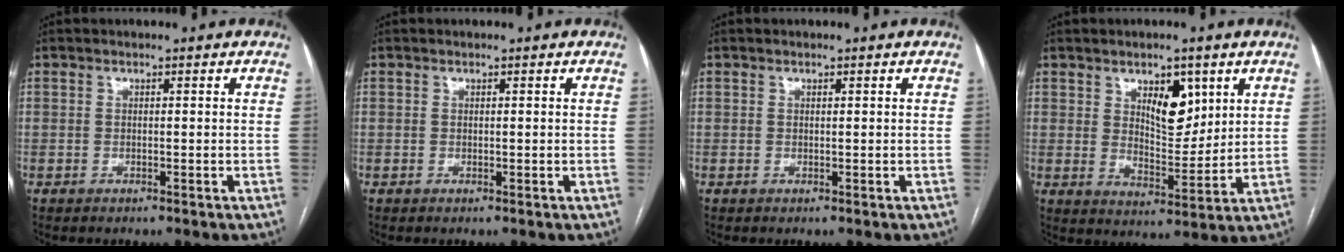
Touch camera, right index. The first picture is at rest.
{"total": 0.0}
{"total": 0.0}
{"total": 7.6, "force": [3.6, 3.5, 5.7], "torque": [-0.090, -0.004, 0.064]}